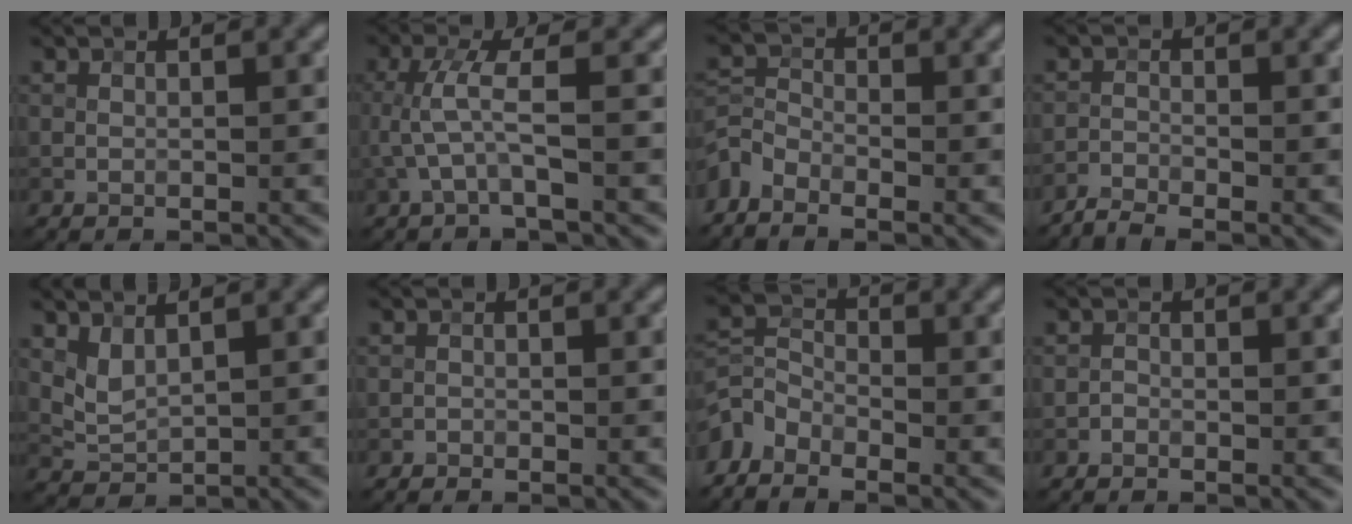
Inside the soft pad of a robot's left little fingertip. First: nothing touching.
{"total": 2.9, "force": [-0.4, 0.3, 2.8], "torque": [-0.068, 0.010, -0.010]}
{"total": 2.8, "force": [-2.1, 1.4, 1.2], "torque": [-0.027, 0.001, -0.057]}
{"total": 2.1, "force": [-2.0, 0.2, 0.8], "torque": [-0.022, -0.003, -0.047]}
{"total": 1.9, "force": [1.2, 0.9, 1.2], "torque": [-0.031, -0.006, 0.031]}
{"total": 0.5, "force": [-0.4, 0.3, -0.1], "torque": [0.004, 0.000, -0.009]}
{"total": 3.2, "force": [-2.4, 1.8, 1.3], "torque": [-0.029, 0.001, -0.061]}
{"total": 0.5, "force": [-0.4, 0.3, 0.2], "torque": [-0.001, 0.000, -0.009]}